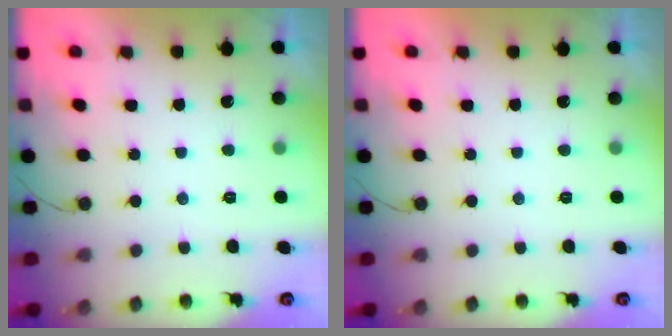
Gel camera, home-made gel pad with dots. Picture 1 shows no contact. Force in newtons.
{"total": 1.9, "press": 1.9, "slide": 0.1}